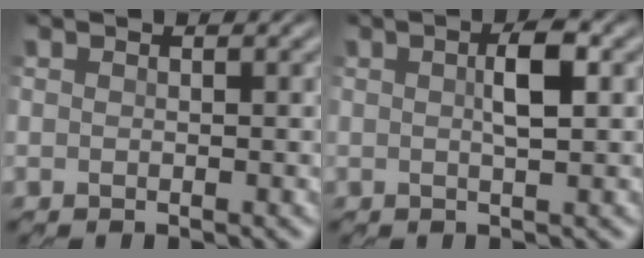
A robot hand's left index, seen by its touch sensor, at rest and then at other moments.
{"total": 2.9, "force": [0.6, 0.8, 2.7], "torque": [-0.058, 0.007, 0.011]}